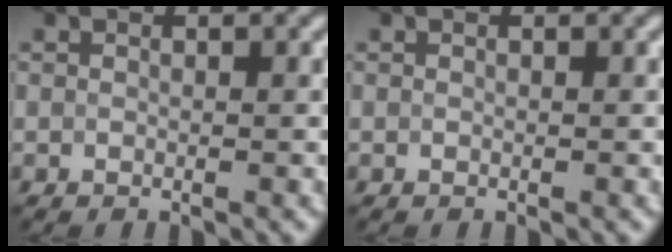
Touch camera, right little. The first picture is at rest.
{"total": 0.0}